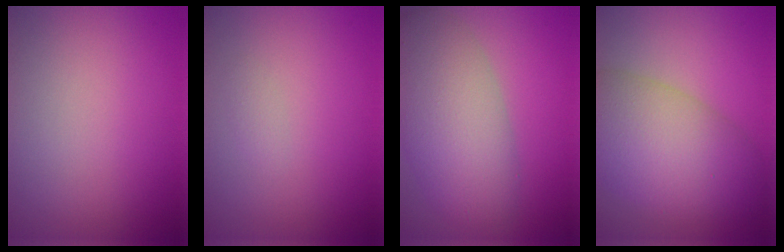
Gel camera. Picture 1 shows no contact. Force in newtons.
{"total": 0.6, "press": 0.6, "slide": 0.0}
{"total": 8.2, "press": 8.2, "slide": 0.5}
{"total": 9.1, "press": 9.1, "slide": 0.1}